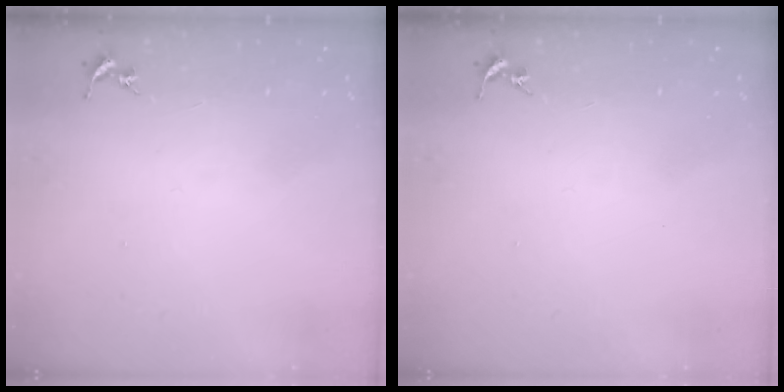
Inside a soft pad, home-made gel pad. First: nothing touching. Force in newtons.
{"total": 0.0}